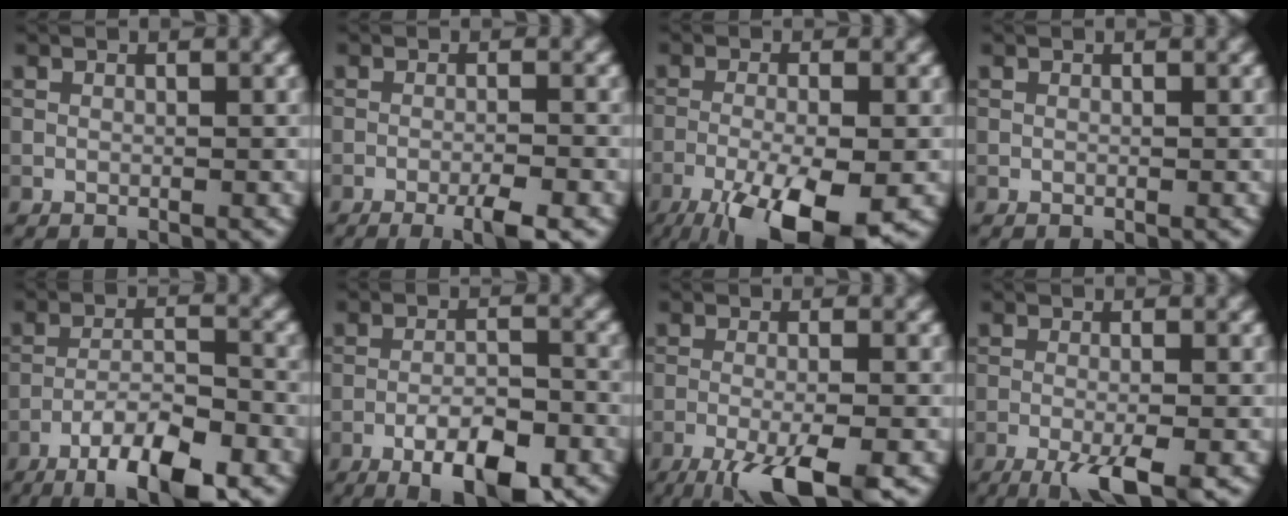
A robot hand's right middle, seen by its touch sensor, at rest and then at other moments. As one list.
[{"total": 3.8, "force": [-2.2, 0.5, 3.1], "torque": [-0.051, 0.000, -0.038]}, {"total": 11.2, "force": [-6.3, 3.3, 8.6], "torque": [-0.164, -0.029, -0.103]}, {"total": 0.0}, {"total": 8.6, "force": [-5.7, 2.1, 6.0], "torque": [-0.100, -0.001, -0.098]}, {"total": 6.9, "force": [-4.3, 2.0, 5.1], "torque": [-0.083, 0.004, -0.070]}, {"total": 7.8, "force": [-4.7, 1.7, 5.9], "torque": [-0.094, -0.011, -0.085]}, {"total": 5.2, "force": [-2.9, 1.0, 4.2], "torque": [-0.069, -0.002, -0.052]}]